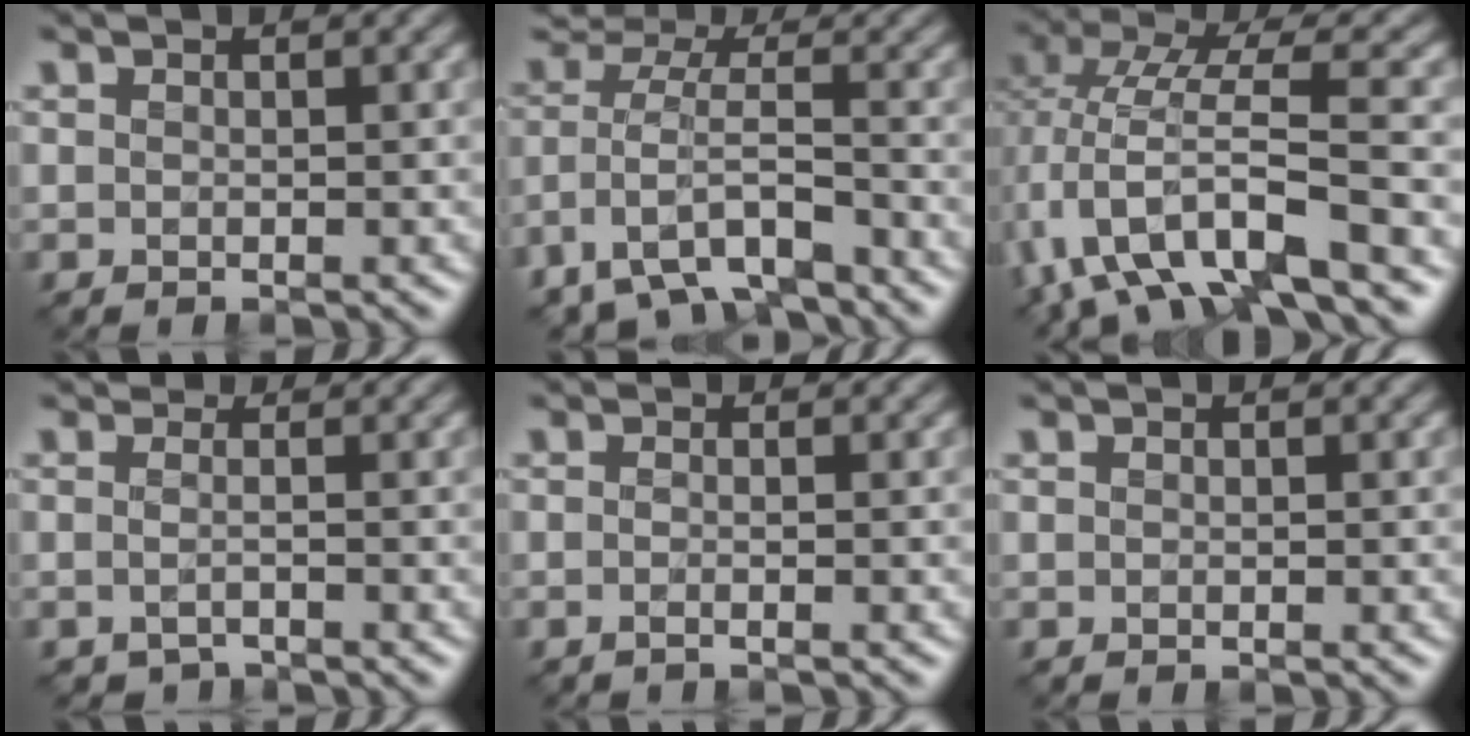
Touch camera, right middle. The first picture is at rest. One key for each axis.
{"total": 6.2, "fx": -4.6, "fy": 2.7, "fz": 3.1, "tx": -0.054, "ty": -0.005, "tz": -0.089}
{"total": 8.8, "fx": -3.9, "fy": 2.6, "fz": 7.4, "tx": -0.141, "ty": 0.015, "tz": -0.083}
{"total": 1.0, "fx": -0.8, "fy": 0.6, "fz": 0.4, "tx": -0.006, "ty": -0.005, "tz": -0.016}
{"total": 0.7, "fx": -0.3, "fy": 0.1, "fz": 0.7, "tx": -0.013, "ty": -0.010, "tz": -0.011}
{"total": 0.0}